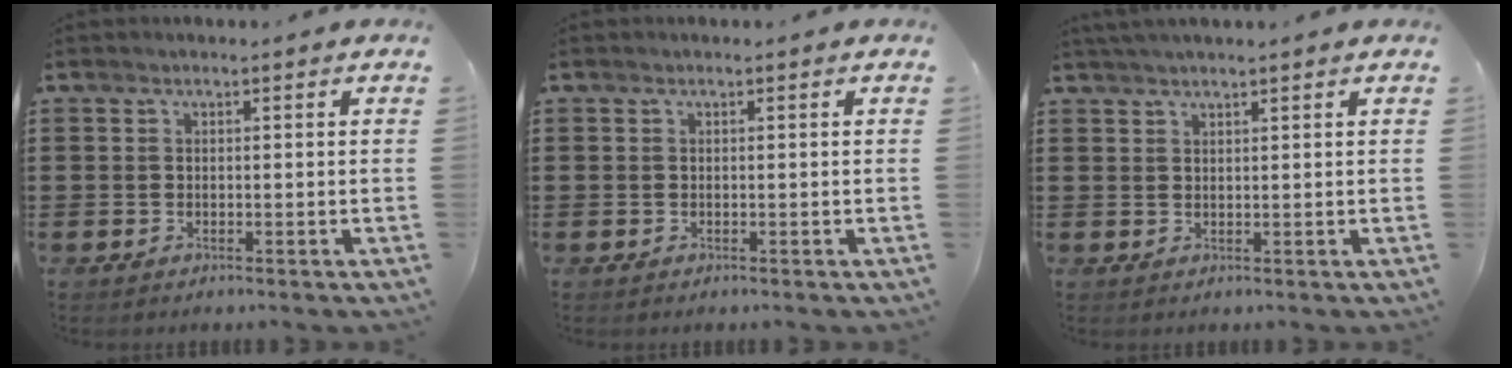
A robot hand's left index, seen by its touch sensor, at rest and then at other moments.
{"total": 0.0}
{"total": 1.6, "force": [1.4, -0.2, 0.6], "torque": [-0.013, 0.000, 0.028]}